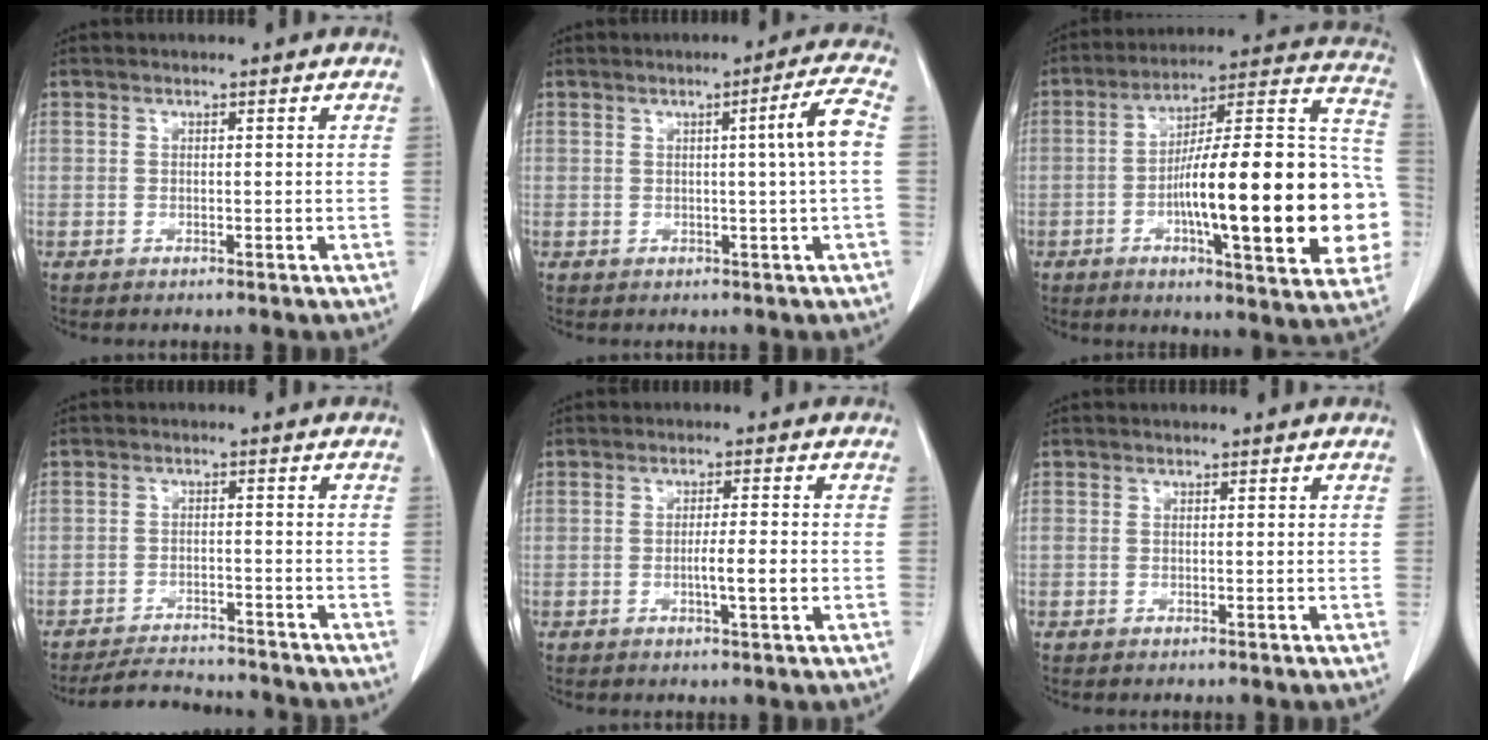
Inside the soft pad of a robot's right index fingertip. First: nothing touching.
{"total": 5.2, "force": [0.2, -1.4, 5.0], "torque": [-0.077, 0.000, 0.006]}
{"total": 27.0, "force": [-4.9, 4.8, 26.1], "torque": [-0.307, 0.024, -0.068]}
{"total": 7.5, "force": [-7.2, 1.5, 1.0], "torque": [-0.018, -0.001, -0.112]}
{"total": 3.9, "force": [-0.8, 0.0, 3.8], "torque": [-0.061, -0.001, -0.010]}
{"total": 0.0}